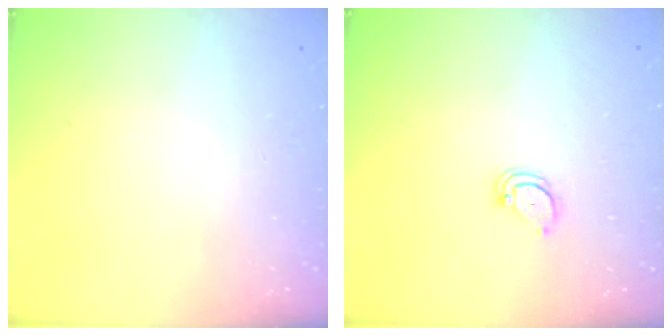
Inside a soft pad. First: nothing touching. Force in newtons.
{"total": 3.0, "press": 3.0, "slide": 0.2}